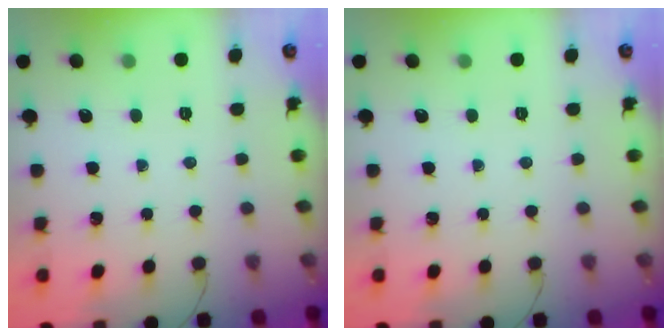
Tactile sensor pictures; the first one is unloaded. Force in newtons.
{"total": 0.0}